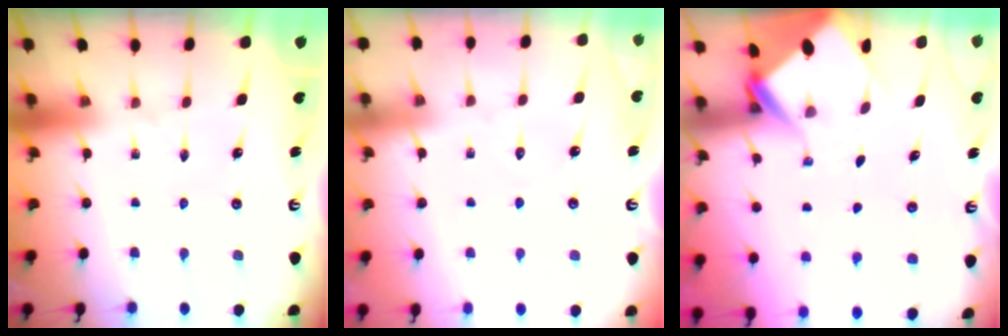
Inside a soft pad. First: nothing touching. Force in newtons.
{"total": 3.9, "press": 3.8, "slide": 0.4}
{"total": 5.1, "press": 5.1, "slide": 0.4}